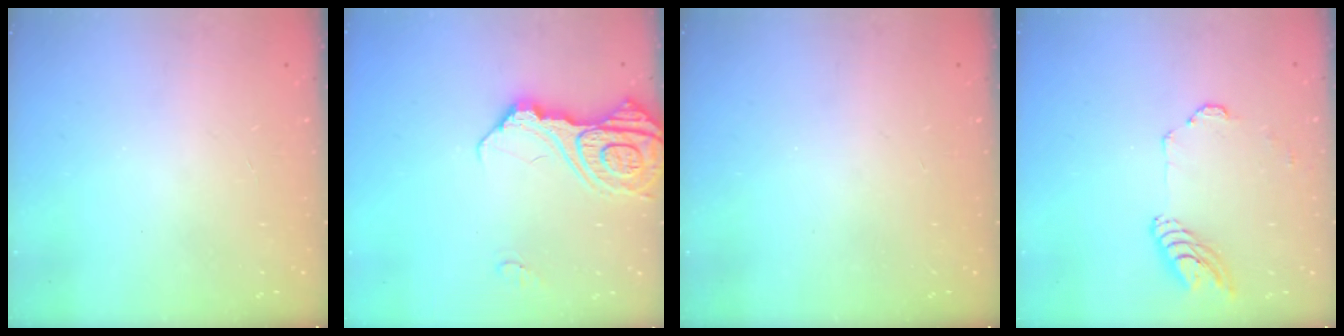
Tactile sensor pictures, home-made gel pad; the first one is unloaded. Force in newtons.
{"total": 16.0, "press": 15.9, "slide": 1.9}
{"total": 0.0}
{"total": 9.8, "press": 9.7, "slide": 0.7}